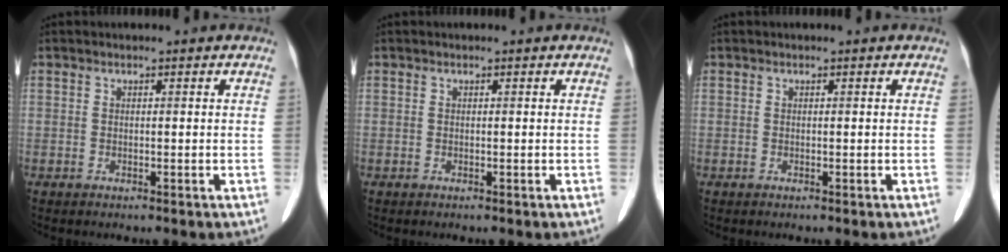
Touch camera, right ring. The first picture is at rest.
{"total": 0.0}
{"total": 0.0}